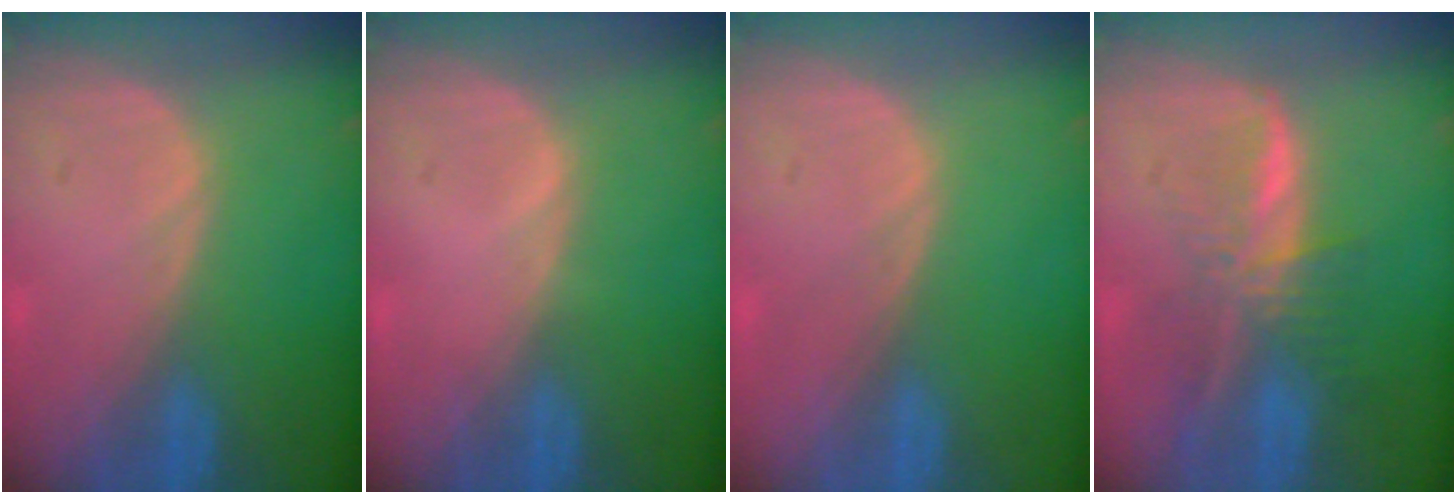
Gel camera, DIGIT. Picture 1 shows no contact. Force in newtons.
{"total": 0.5, "press": 0.1, "slide": 0.5}
{"total": 0.0}
{"total": 7.8, "press": 6.5, "slide": 4.3}